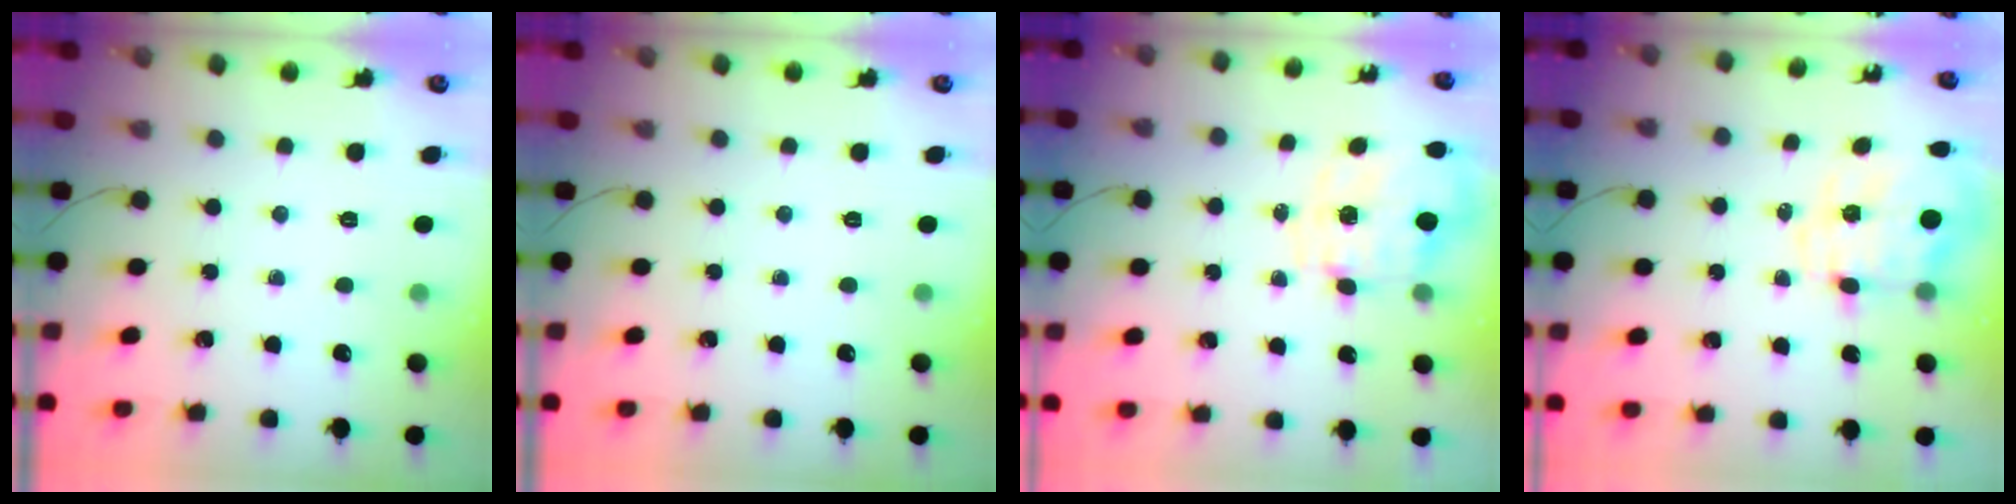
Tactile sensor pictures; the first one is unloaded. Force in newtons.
{"total": 0.0}
{"total": 2.9, "press": 2.7, "slide": 1.1}
{"total": 6.7, "press": 6.6, "slide": 1.5}